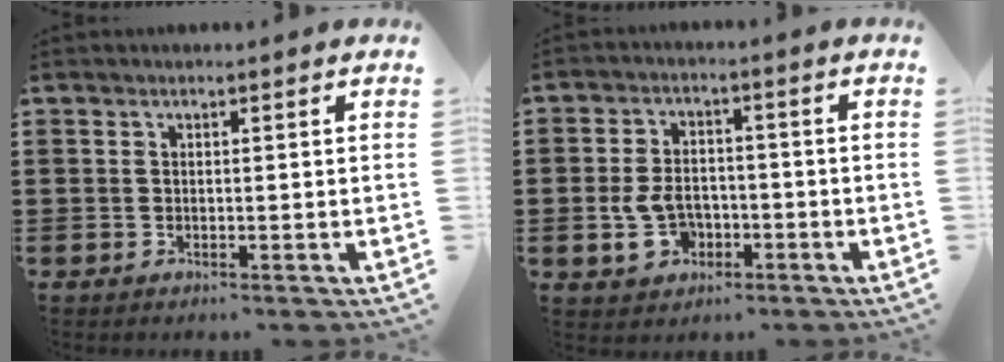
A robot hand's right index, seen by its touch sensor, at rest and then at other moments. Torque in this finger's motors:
{"motor_torque": [1.07, 1.06, 0.28, 0.13]}